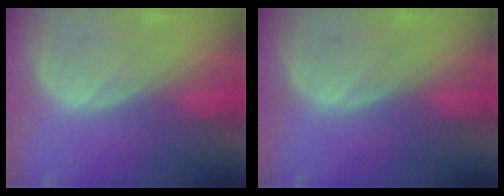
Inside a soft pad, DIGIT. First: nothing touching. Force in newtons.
{"total": 0.0}